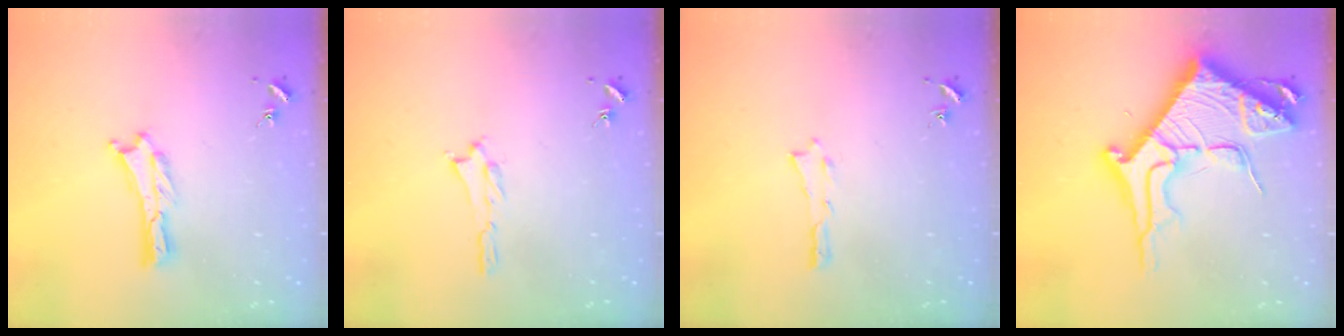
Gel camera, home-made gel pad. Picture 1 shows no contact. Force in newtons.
{"total": 1.2, "press": 1.2, "slide": 0.3}
{"total": 0.0}
{"total": 13.9, "press": 13.9, "slide": 1.5}